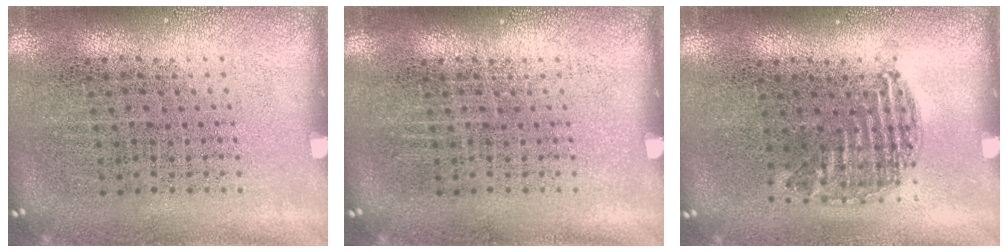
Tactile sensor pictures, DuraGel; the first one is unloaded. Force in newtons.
{"total": 0.0}
{"total": 1.0, "press": 0.8, "slide": 0.5}